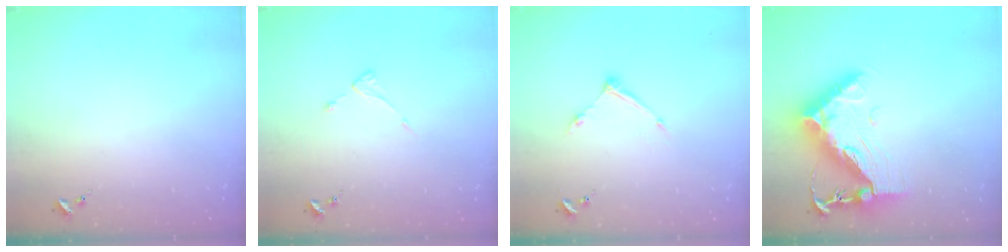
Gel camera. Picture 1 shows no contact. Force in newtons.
{"total": 2.6, "press": 2.6, "slide": 0.3}
{"total": 8.6, "press": 8.6, "slide": 0.5}
{"total": 19.1, "press": 19.1, "slide": 1.6}